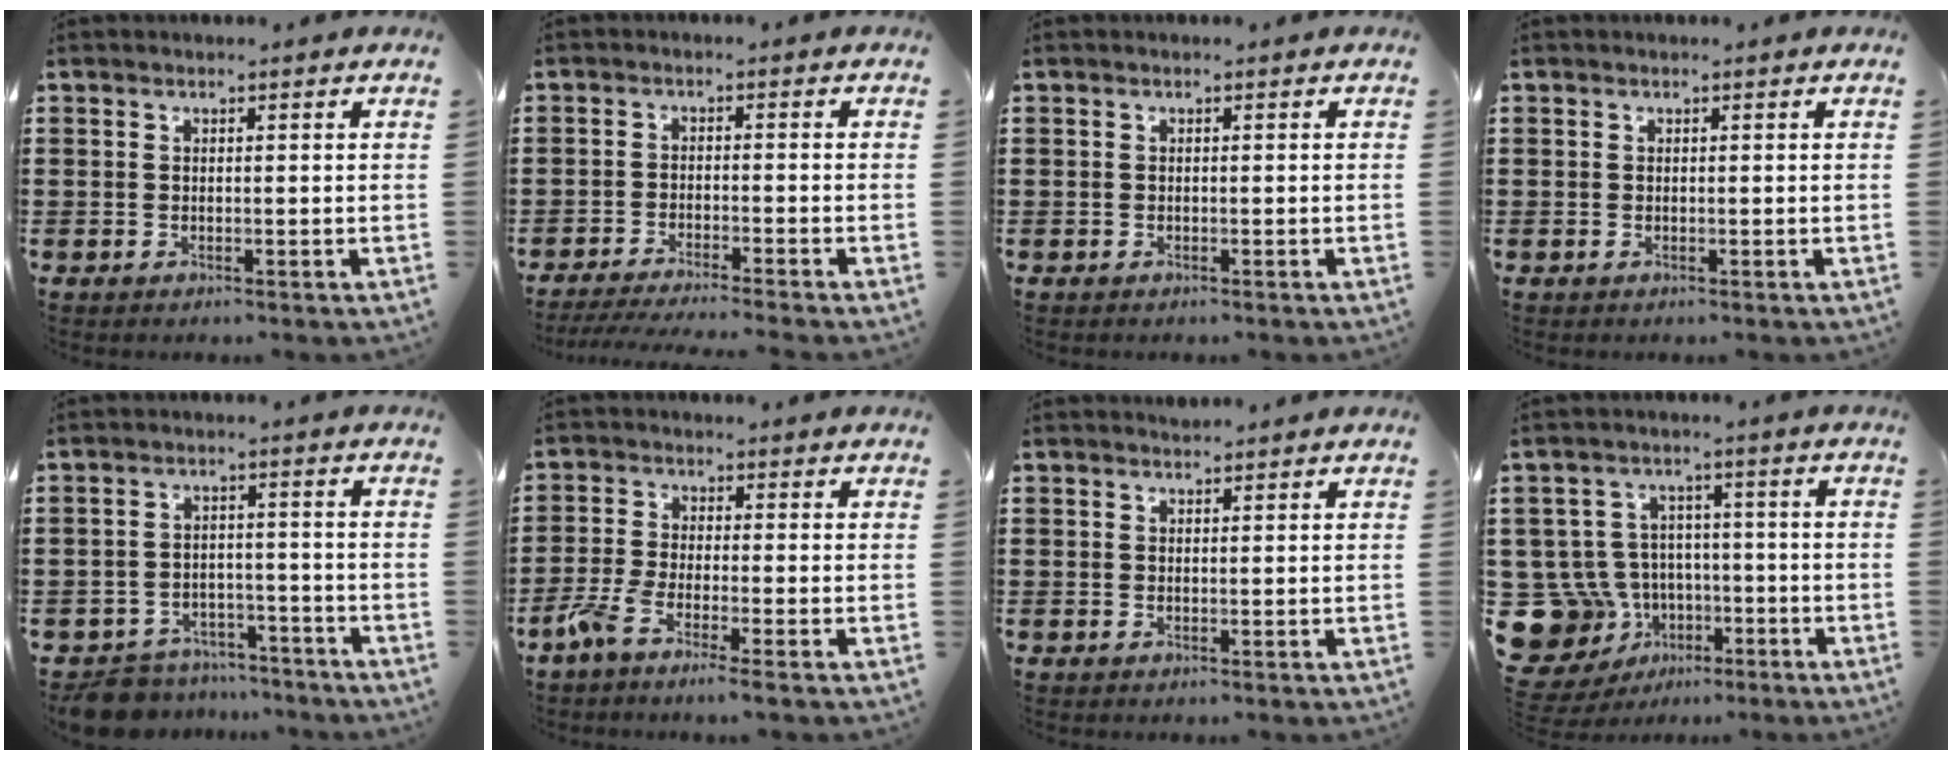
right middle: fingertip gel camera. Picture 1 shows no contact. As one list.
[{"total": 3.0, "force": [-2.7, -0.4, 1.2], "torque": [-0.026, -0.006, -0.056]}, {"total": 0.0}, {"total": 0.0}, {"total": 6.2, "force": [-6.0, 1.6, 0.6], "torque": [-0.019, 0.016, -0.122]}, {"total": 3.9, "force": [-2.7, 0.2, 2.9], "torque": [-0.078, -0.013, -0.057]}, {"total": 0.8, "force": [0.8, 0.1, -0.1], "torque": [0.001, 0.000, 0.015]}, {"total": 10.4, "force": [-3.6, 9.2, 3.2], "torque": [-0.126, 0.018, -0.066]}]